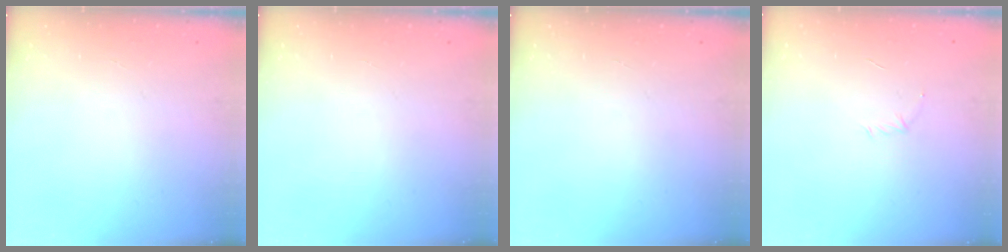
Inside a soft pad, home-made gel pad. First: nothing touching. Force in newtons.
{"total": 0.0}
{"total": 0.0}
{"total": 3.7, "press": 3.7, "slide": 0.7}